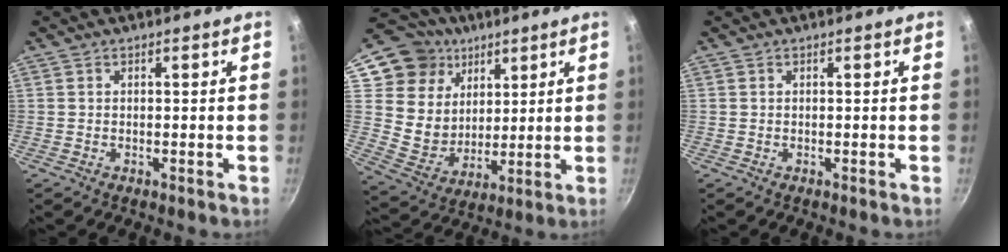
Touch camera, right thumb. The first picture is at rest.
{"total": 15.8, "force": [7.8, 12.9, 5.0], "torque": [-0.052, -0.027, 0.150]}
{"total": 0.0}